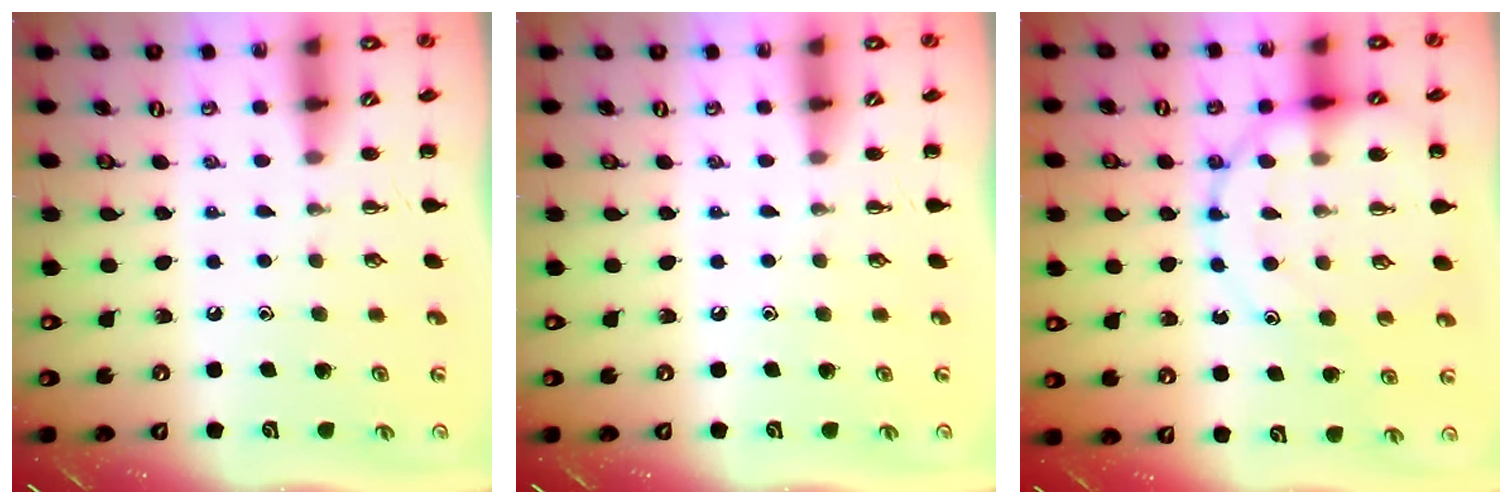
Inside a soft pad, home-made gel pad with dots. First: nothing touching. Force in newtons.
{"total": 0.0}
{"total": 14.2, "press": 14.0, "slide": 2.4}